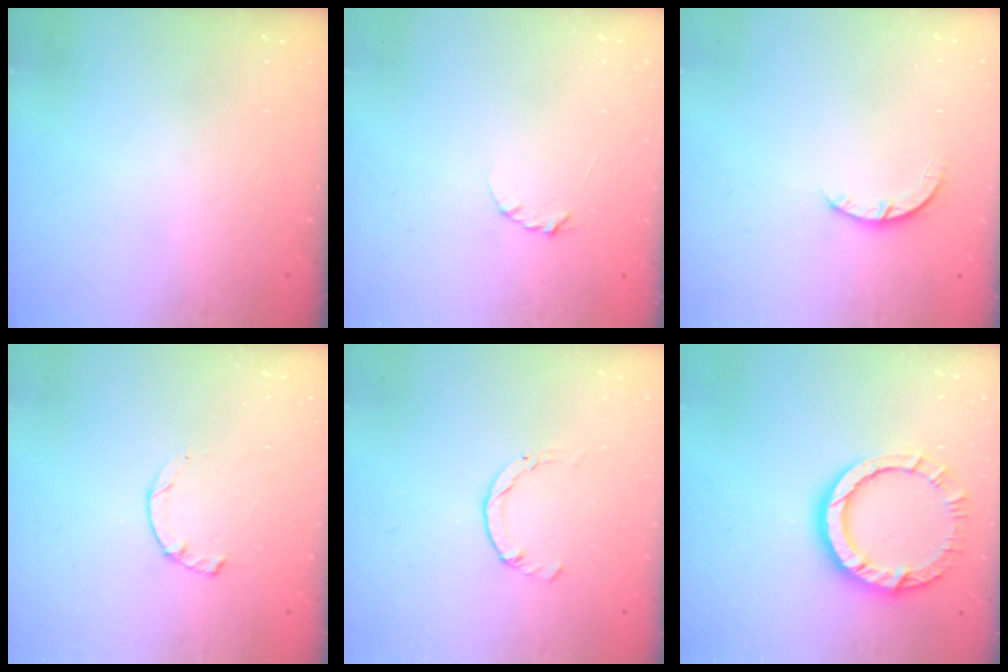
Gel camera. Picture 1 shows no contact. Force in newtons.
{"total": 2.3, "press": 2.3, "slide": 0.4}
{"total": 2.9, "press": 2.9, "slide": 0.4}
{"total": 2.3, "press": 2.3, "slide": 0.4}
{"total": 0.0}
{"total": 11.6, "press": 11.6, "slide": 0.8}